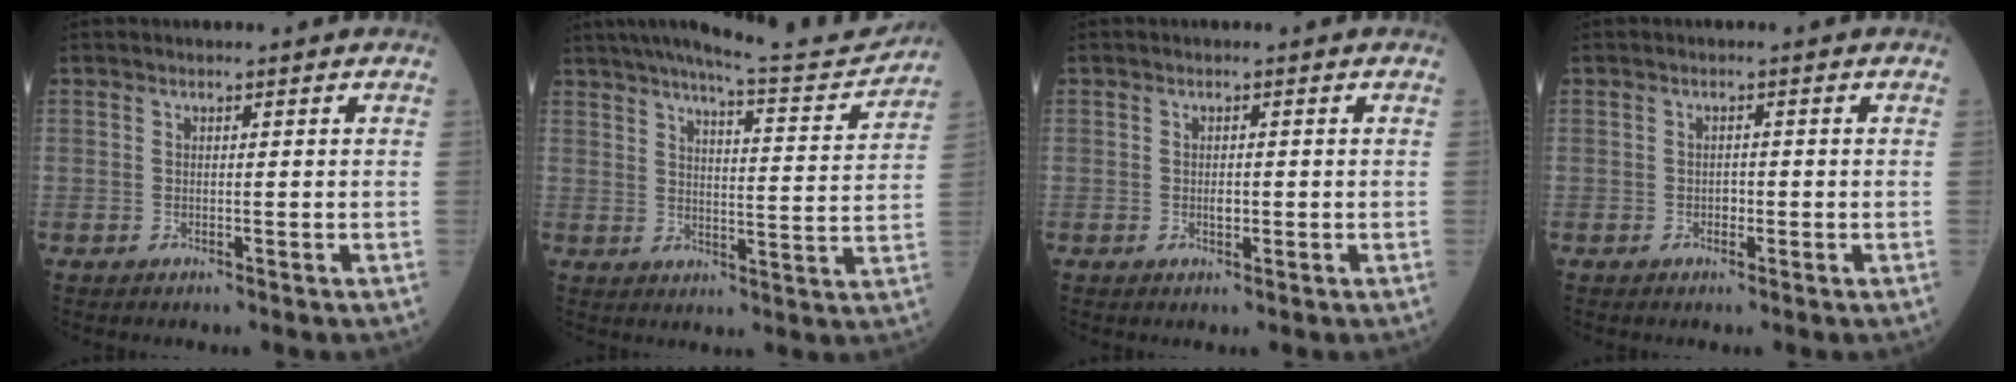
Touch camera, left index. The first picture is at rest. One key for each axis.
{"total": 15.4, "fx": 14.2, "fy": 0.3, "fz": 5.9, "tx": -0.091, "ty": -0.025, "tz": 0.190}
{"total": 1.1, "fx": -0.1, "fy": 0.6, "fz": 0.9, "tx": -0.018, "ty": 0.001, "tz": -0.001}
{"total": 0.0}